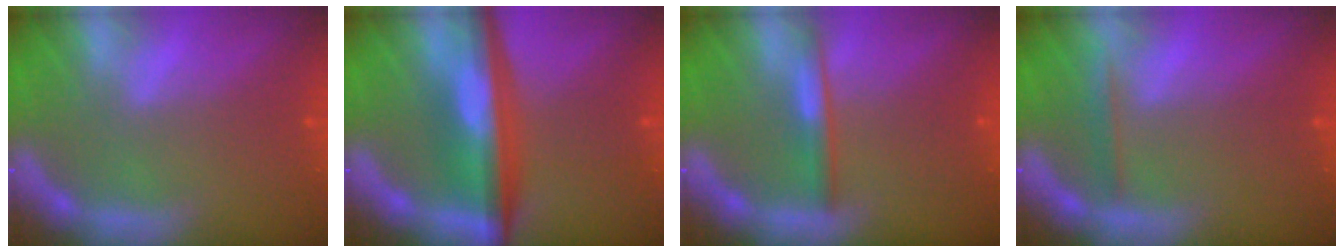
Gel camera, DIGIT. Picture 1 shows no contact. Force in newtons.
{"total": 7.4}
{"total": 2.4}
{"total": 1.4}